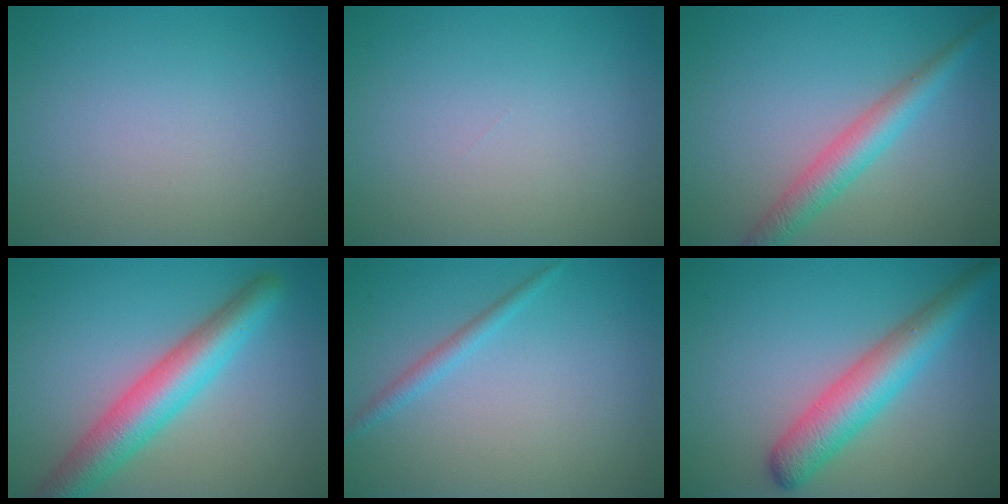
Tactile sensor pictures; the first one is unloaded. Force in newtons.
{"total": 0.0}
{"total": 3.6, "press": 3.6, "slide": 0.1}
{"total": 6.4, "press": 6.4, "slide": 0.3}
{"total": 1.4, "press": 1.4, "slide": 0.0}
{"total": 5.6, "press": 5.6, "slide": 0.1}